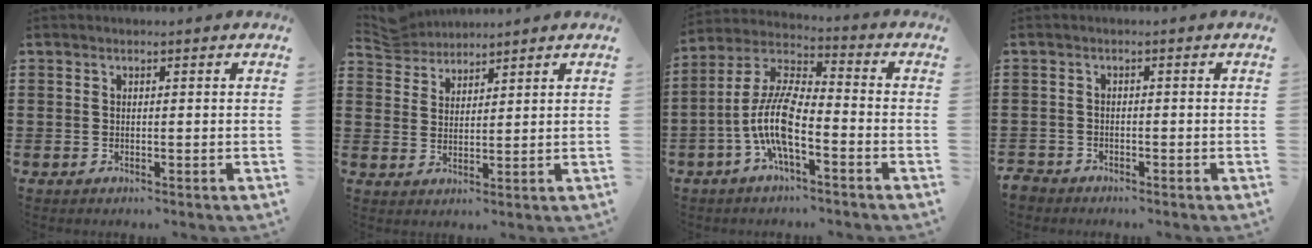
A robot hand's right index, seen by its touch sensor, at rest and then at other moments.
{"total": 4.3, "force": [4.2, 0.9, 0.1], "torque": [-0.018, -0.006, 0.083]}
{"total": 10.4, "force": [-4.0, 3.2, 9.1], "torque": [-0.222, -0.013, -0.084]}
{"total": 2.0, "force": [-1.9, 0.6, -0.1], "torque": [-0.010, -0.003, -0.045]}